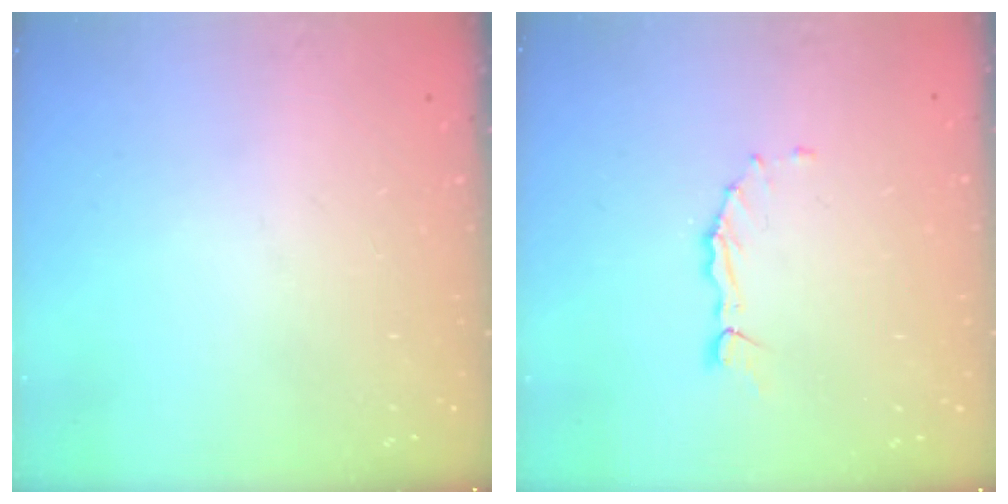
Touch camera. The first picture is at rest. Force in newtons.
{"total": 1.6, "press": 1.5, "slide": 0.3}